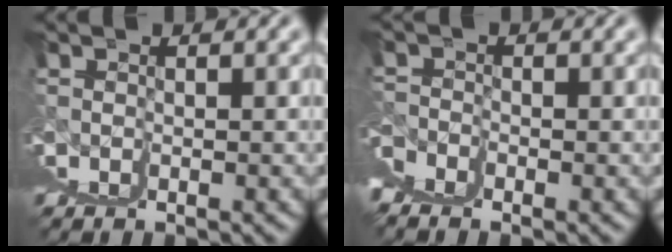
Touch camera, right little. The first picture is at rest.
{"total": 2.7, "force": [1.7, -2.1, -0.2], "torque": [0.017, 0.014, 0.030]}